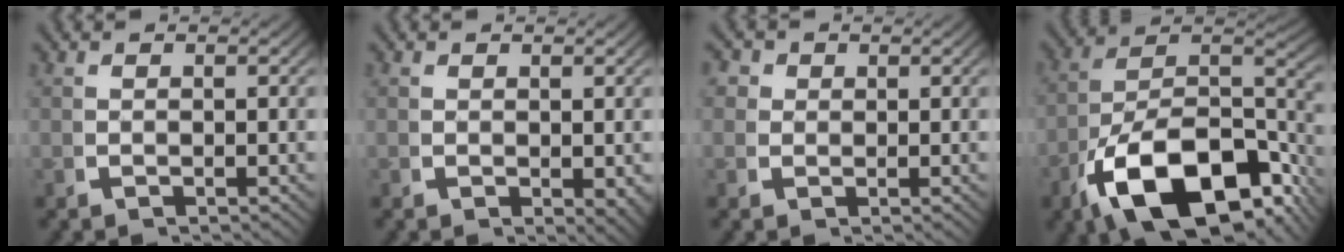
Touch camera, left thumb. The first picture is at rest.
{"total": 1.3, "force": [0.2, 0.7, 1.0], "torque": [-0.010, -0.009, 0.009]}
{"total": 2.7, "force": [0.9, 2.3, 1.0], "torque": [-0.022, -0.004, 0.013]}
{"total": 17.2, "force": [-4.5, 10.6, 12.8], "torque": [-0.245, -0.061, -0.041]}